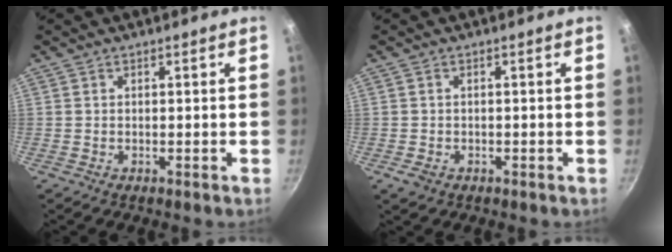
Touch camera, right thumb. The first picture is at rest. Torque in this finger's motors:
{"motor_torque": [0.23, 0.53, -0.11, 0.10, 0.00]}